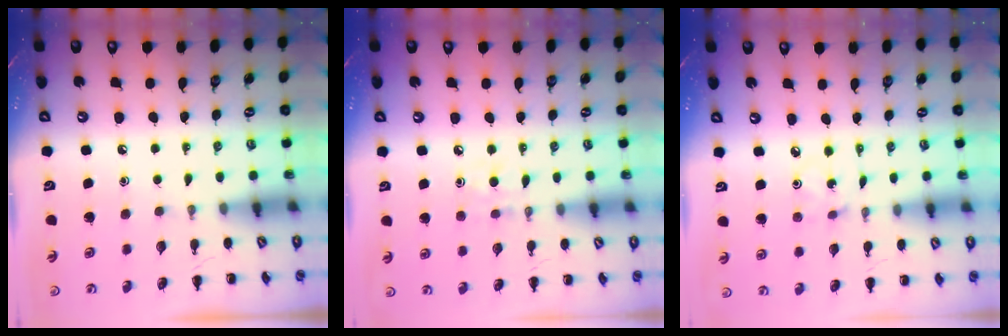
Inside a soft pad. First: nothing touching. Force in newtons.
{"total": 6.1, "press": 5.8, "slide": 1.9}
{"total": 1.0, "press": 1.0, "slide": 0.3}